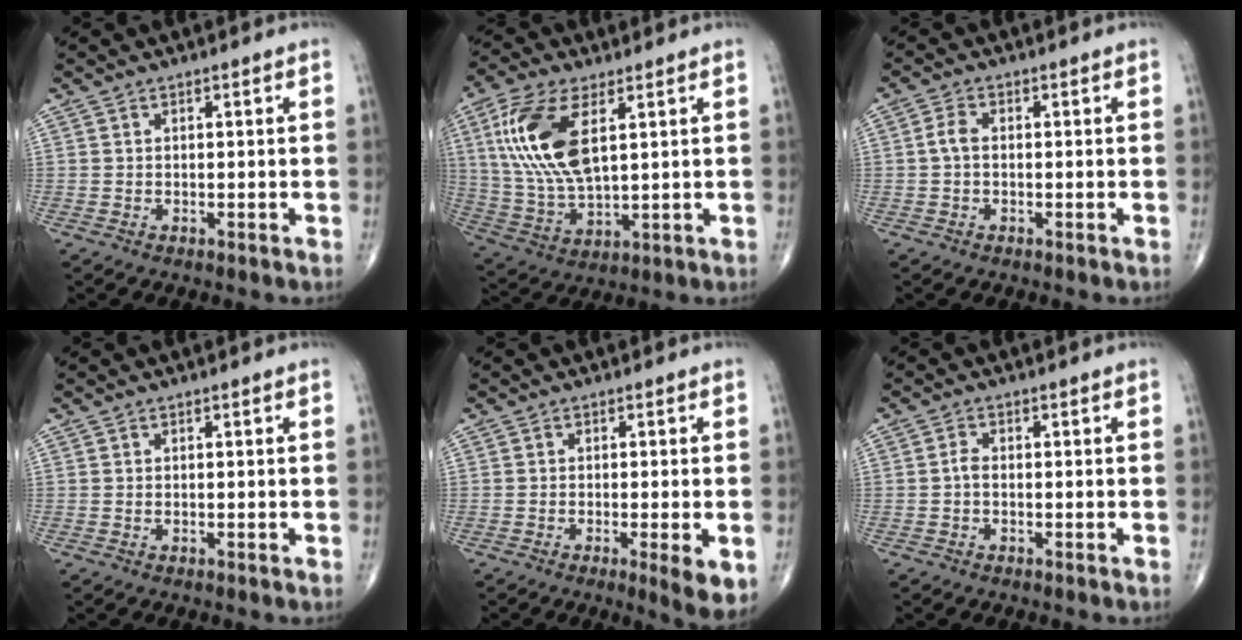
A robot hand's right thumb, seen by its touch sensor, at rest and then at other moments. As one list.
[{"total": 15.9, "force": [4.8, 7.1, 13.4], "torque": [-0.285, -0.011, 0.100]}, {"total": 2.4, "force": [-0.2, 1.5, 1.9], "torque": [-0.038, 0.006, -0.008]}, {"total": 0.0}, {"total": 5.9, "force": [-1.8, 1.1, 5.6], "torque": [-0.080, -0.015, -0.026]}, {"total": 1.4, "force": [-0.3, 0.8, 1.1], "torque": [-0.017, 0.002, -0.010]}]